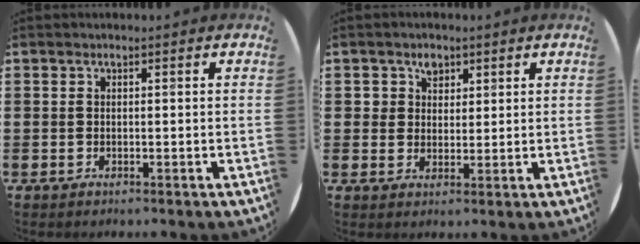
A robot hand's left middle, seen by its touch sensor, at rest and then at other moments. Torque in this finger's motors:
{"motor_torque": [0.05, 0.02, 0.01, 0.00]}